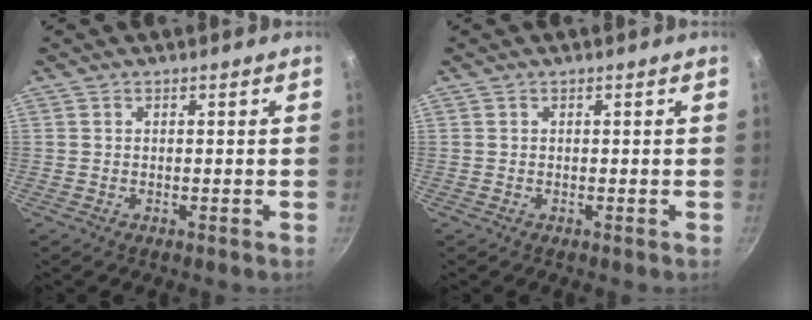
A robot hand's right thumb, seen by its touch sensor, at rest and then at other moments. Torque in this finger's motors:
{"motor_torque": [0.00, 0.00, -0.08, 0.08, 0.00]}